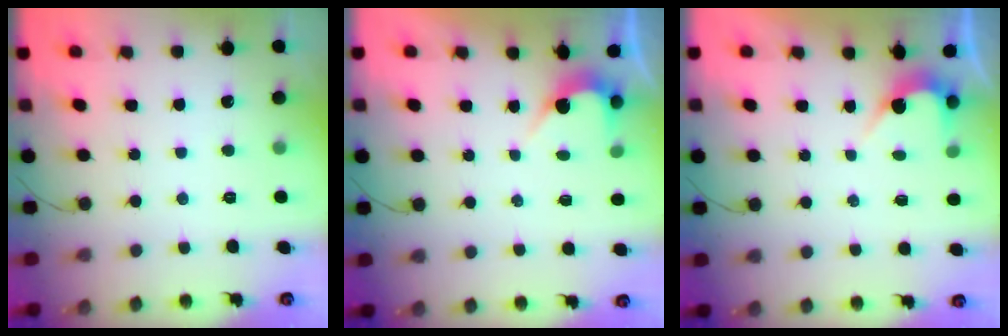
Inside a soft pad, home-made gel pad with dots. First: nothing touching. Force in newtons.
{"total": 2.5, "press": 2.5, "slide": 0.2}
{"total": 2.5, "press": 2.5, "slide": 0.2}